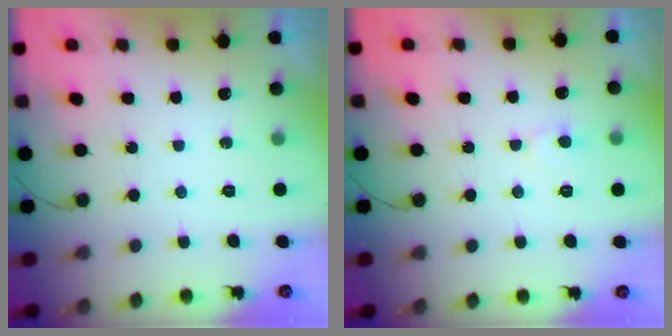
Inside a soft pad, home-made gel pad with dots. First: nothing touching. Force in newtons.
{"total": 5.8, "press": 5.8, "slide": 0.3}